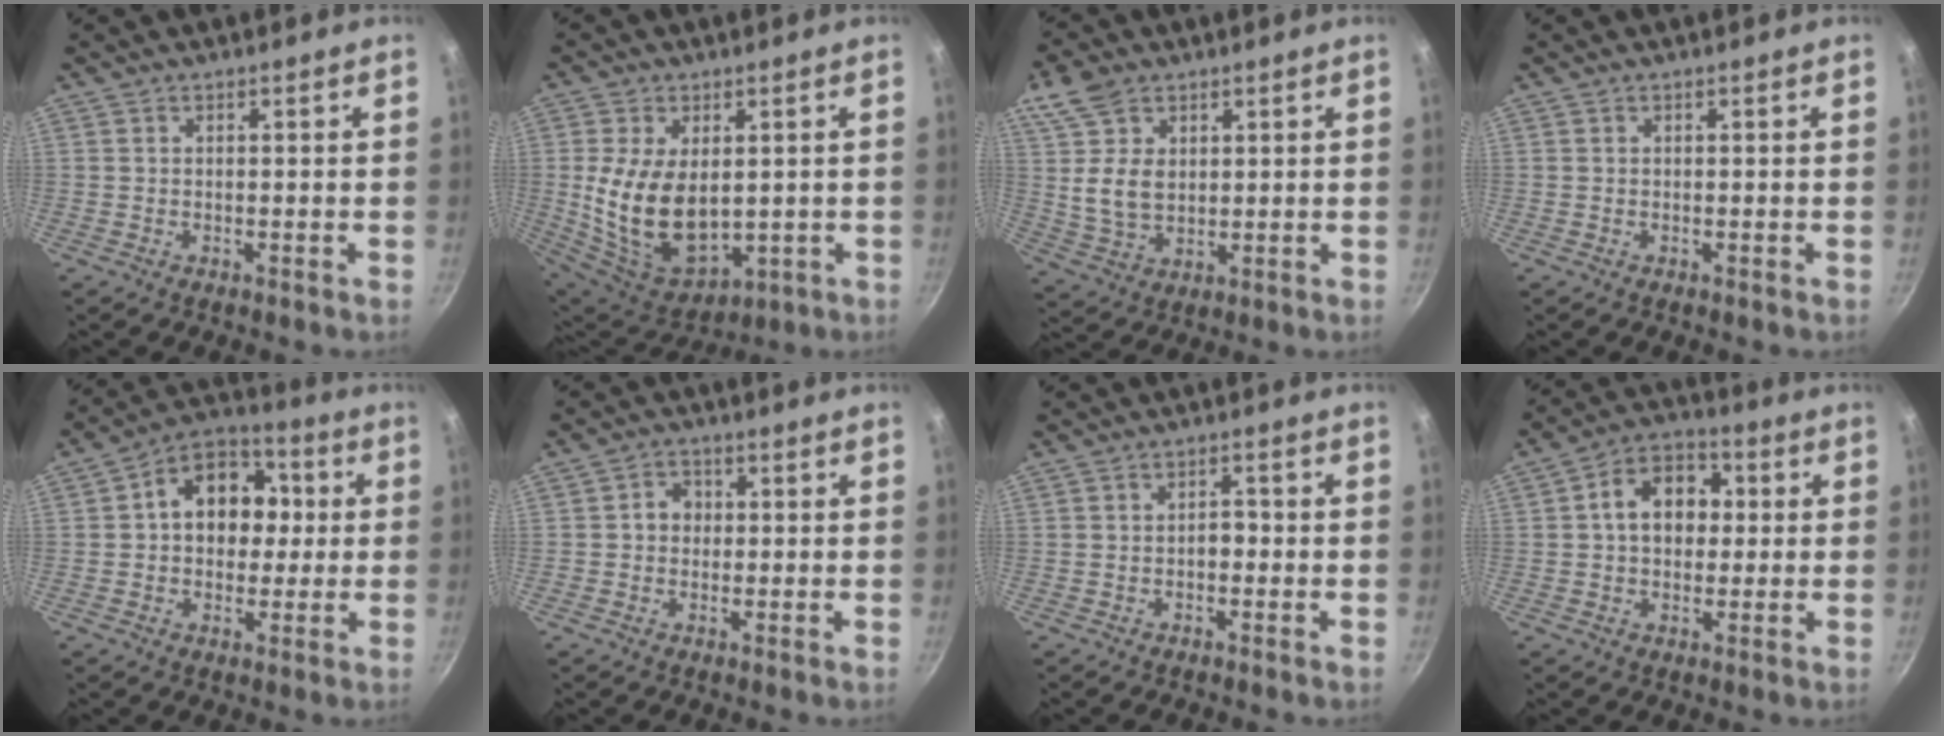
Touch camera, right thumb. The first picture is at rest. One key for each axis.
{"total": 15.9, "fx": 0.8, "fy": 9.9, "fz": 12.4, "tx": -0.215, "ty": -0.024, "tz": 0.039}
{"total": 10.0, "fx": 3.6, "fy": 6.8, "fz": 6.3, "tx": -0.103, "ty": -0.019, "tz": 0.073}
{"total": 0.0}
{"total": 13.4, "fx": 1.4, "fy": 10.3, "fz": 8.5, "tx": -0.078, "ty": 0.027, "tz": 0.002}
{"total": 3.8, "fx": 0.1, "fy": 3.4, "fz": 1.8, "tx": -0.002, "ty": 0.007, "tz": -0.004}
{"total": 2.3, "fx": -0.7, "fy": 1.5, "fz": 1.6, "tx": -0.010, "ty": 0.015, "tz": -0.011}
{"total": 10.7, "fx": 1.2, "fy": 7.9, "fz": 7.1, "tx": -0.071, "ty": 0.022, "tz": 0.002}